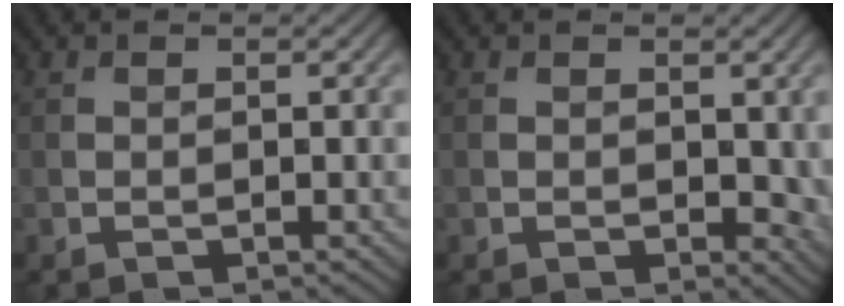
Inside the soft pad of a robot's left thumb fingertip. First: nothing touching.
{"total": 2.7, "force": [0.3, 1.8, 2.0], "torque": [-0.026, -0.008, 0.008]}